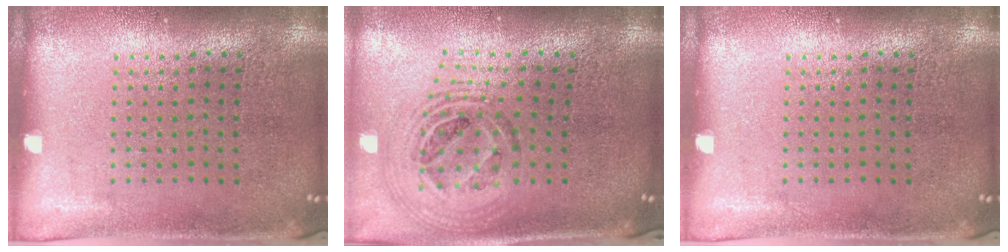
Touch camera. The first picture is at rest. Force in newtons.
{"total": 1.6, "press": 1.4, "slide": 0.8}
{"total": 0.0}